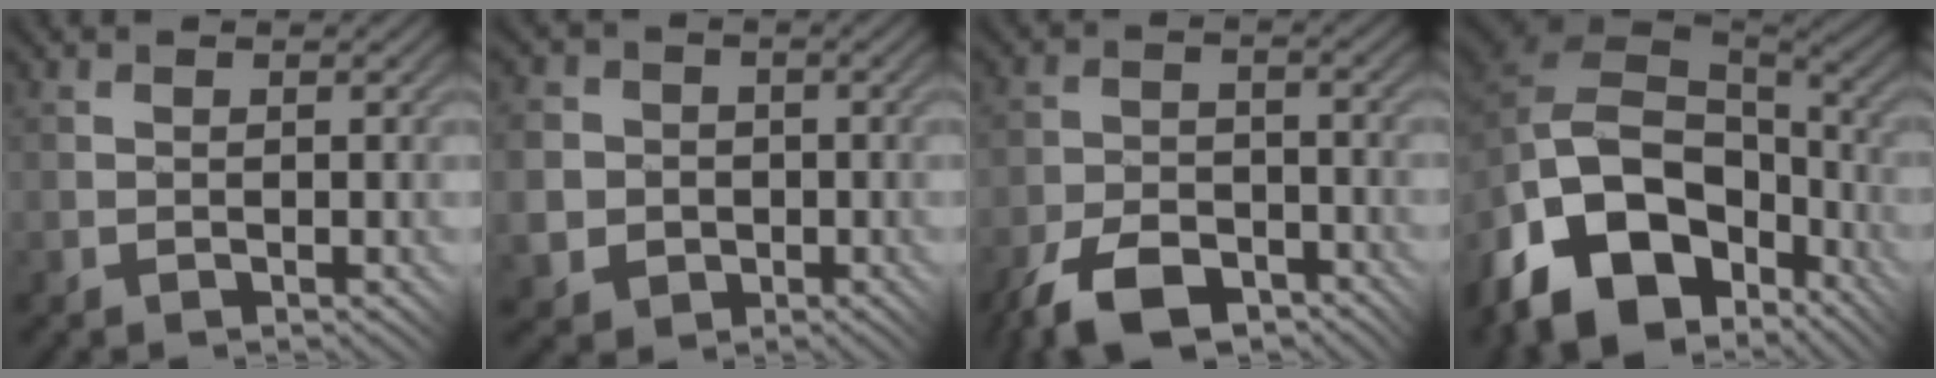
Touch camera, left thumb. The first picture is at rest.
{"total": 7.9, "force": [-1.2, 7.5, 2.1], "torque": [-0.097, -0.013, -0.043]}
{"total": 8.1, "force": [-6.1, 3.5, 4.2], "torque": [-0.084, -0.006, -0.118]}
{"total": 18.0, "force": [-9.3, 11.4, 10.3], "torque": [-0.252, -0.025, -0.151]}